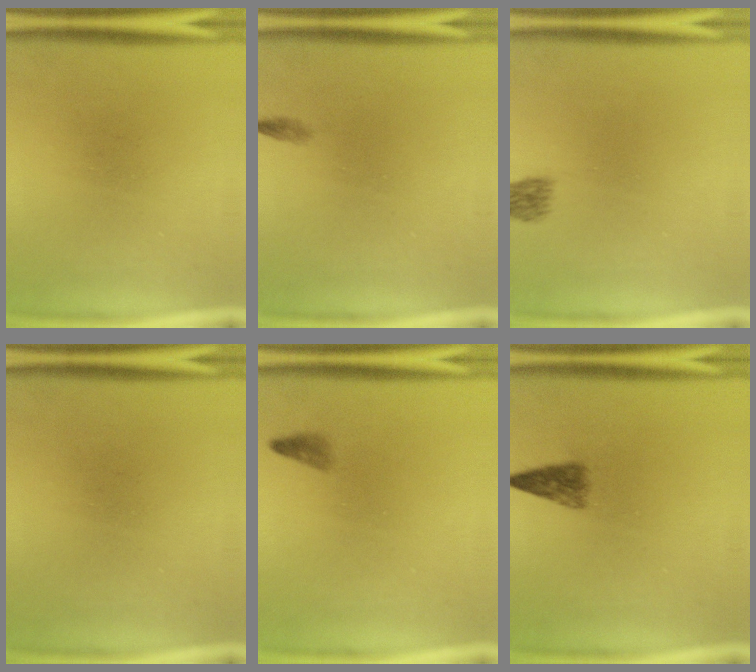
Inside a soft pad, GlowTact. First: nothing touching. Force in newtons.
{"total": 0.6}
{"total": 2.1}
{"total": 0.0}
{"total": 0.9}
{"total": 2.9}